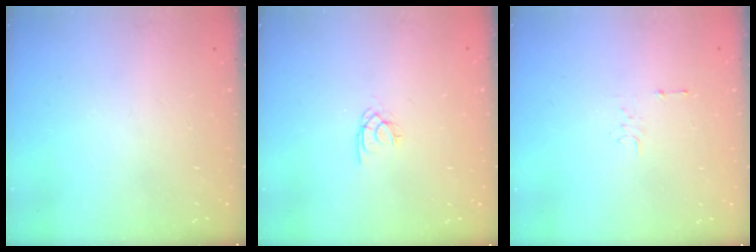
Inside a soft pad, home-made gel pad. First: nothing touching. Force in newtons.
{"total": 1.7, "press": 1.7, "slide": 0.2}
{"total": 5.8, "press": 5.7, "slide": 0.7}